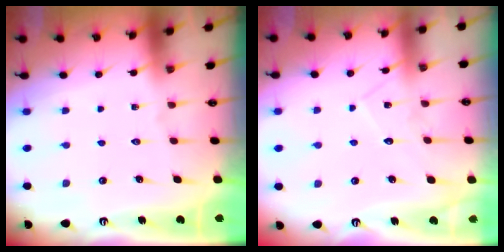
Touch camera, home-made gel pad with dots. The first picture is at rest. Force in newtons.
{"total": 7.8, "press": 7.8, "slide": 0.6}